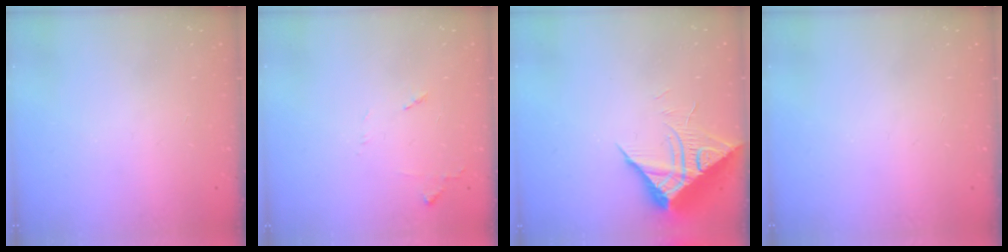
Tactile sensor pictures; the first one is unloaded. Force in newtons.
{"total": 6.8, "press": 6.8, "slide": 0.9}
{"total": 10.0, "press": 10.0, "slide": 0.6}
{"total": 0.0}